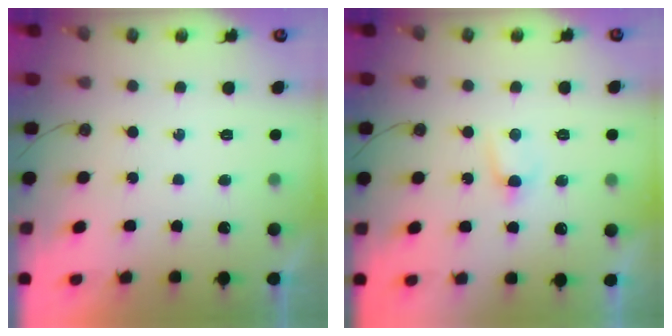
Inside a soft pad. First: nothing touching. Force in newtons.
{"total": 3.4, "press": 3.3, "slide": 0.5}